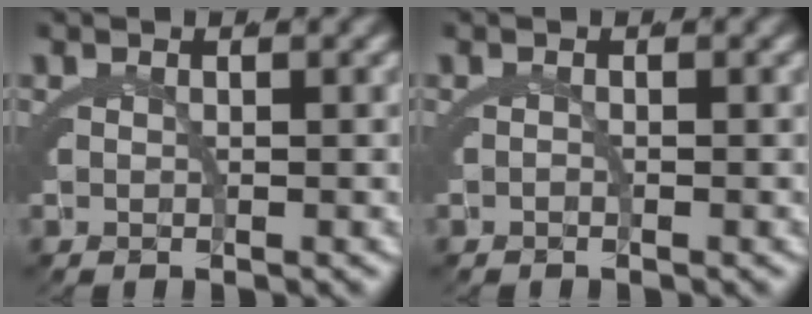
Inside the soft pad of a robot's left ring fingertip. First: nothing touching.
{"total": 0.5, "force": [-0.3, -0.4, 0.0], "torque": [0.002, -0.003, -0.006]}